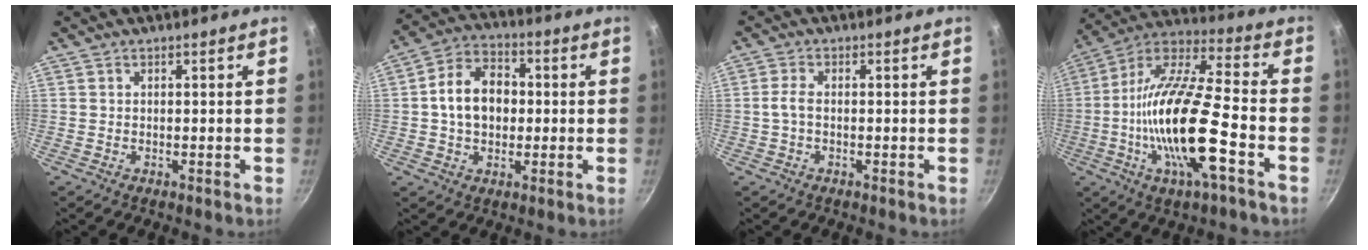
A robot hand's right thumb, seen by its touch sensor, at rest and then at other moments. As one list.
[{"total": 11.4, "force": [0.3, 8.3, 7.8], "torque": [-0.104, 0.024, -0.007]}, {"total": 2.6, "force": [-0.3, 1.3, 2.2], "torque": [-0.053, 0.011, -0.010]}, {"total": 21.4, "force": [-5.6, 5.8, 19.8], "torque": [-0.373, 0.027, -0.120]}]